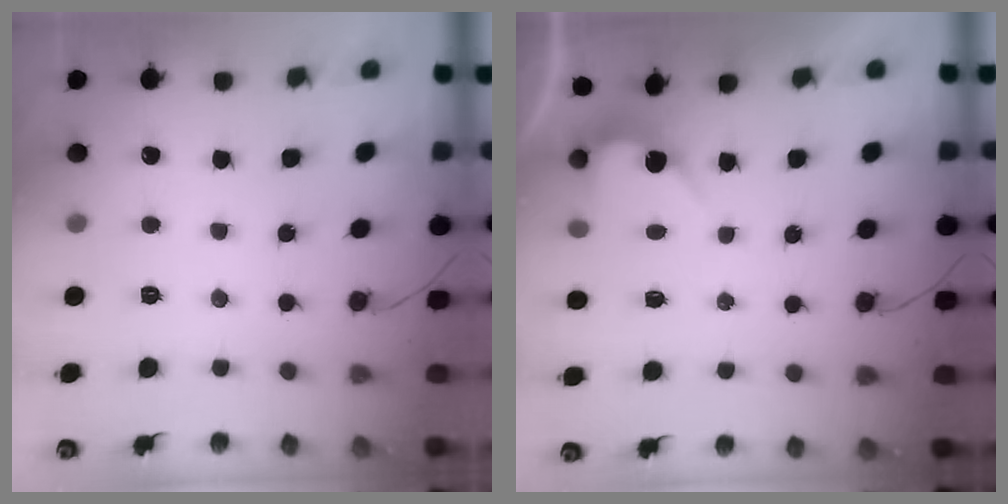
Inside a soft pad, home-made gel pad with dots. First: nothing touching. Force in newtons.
{"total": 2.5, "press": 2.5, "slide": 0.2}